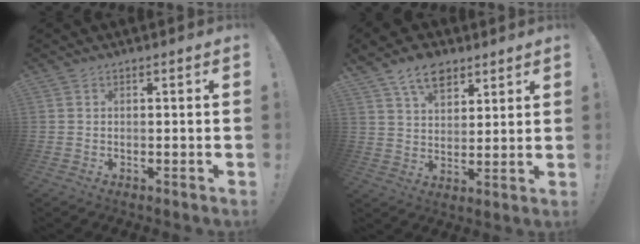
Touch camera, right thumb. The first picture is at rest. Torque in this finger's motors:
{"motor_torque": [0.18, 0.32, 0.11, 0.11, 0.26]}